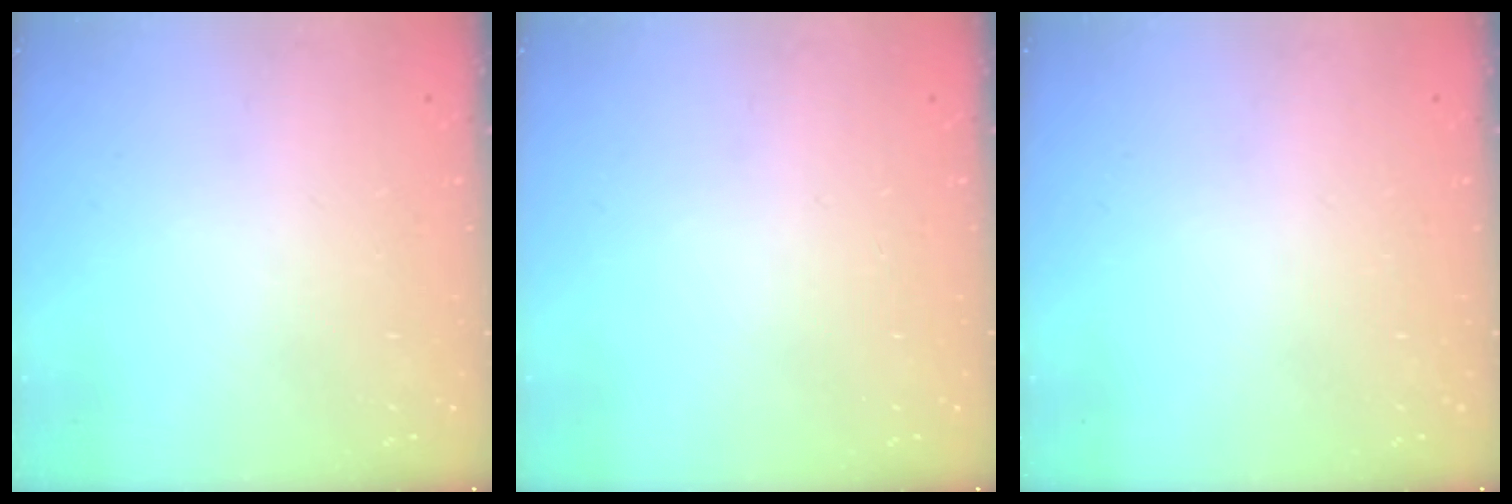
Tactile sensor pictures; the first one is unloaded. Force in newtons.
{"total": 0.0}
{"total": 0.0}